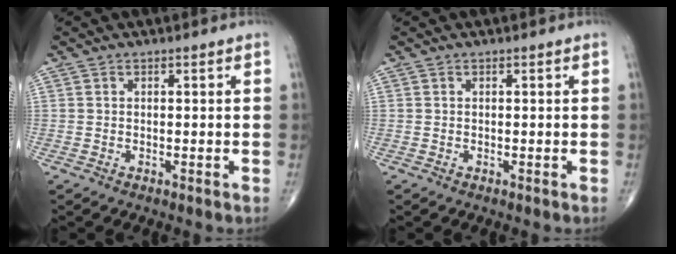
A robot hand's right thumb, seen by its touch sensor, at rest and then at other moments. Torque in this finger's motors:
{"motor_torque": [0.00, 0.00, 0.00, 0.00, 0.00]}